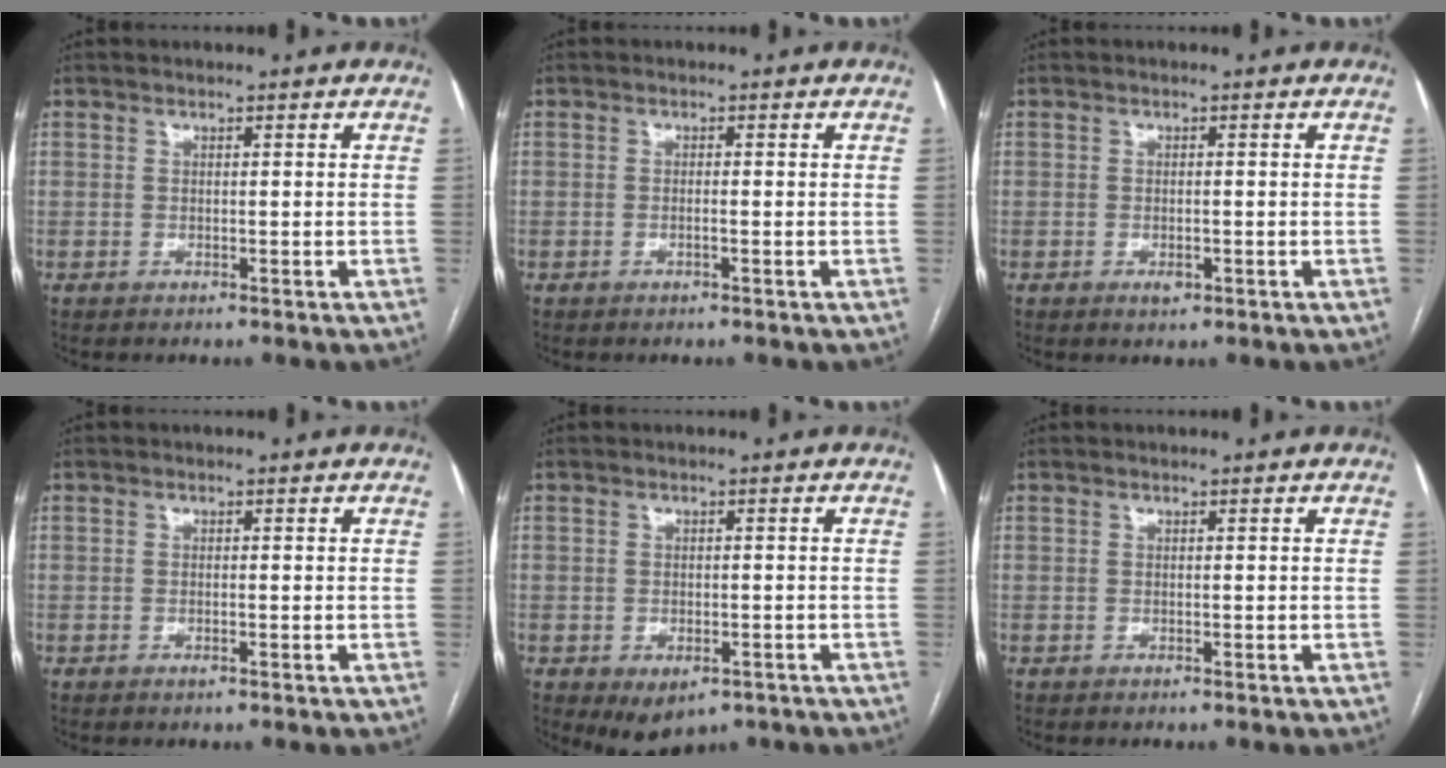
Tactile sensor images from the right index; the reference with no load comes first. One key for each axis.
{"total": 0.9, "fx": -0.3, "fy": 0.0, "fz": 0.8, "tx": -0.015, "ty": 0.001, "tz": -0.005}
{"total": 1.6, "fx": -0.7, "fy": 0.7, "fz": 1.3, "tx": -0.023, "ty": -0.002, "tz": -0.006}
{"total": 0.8, "fx": -0.3, "fy": 0.1, "fz": 0.7, "tx": -0.012, "ty": -0.001, "tz": -0.003}
{"total": 5.0, "fx": -2.8, "fy": 3.1, "fz": 2.8, "tx": -0.037, "ty": -0.005, "tz": -0.027}
{"total": 0.0}